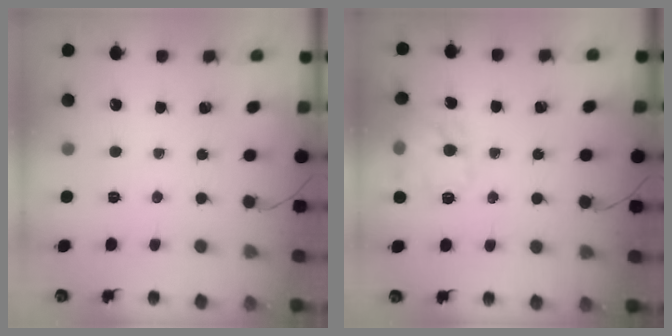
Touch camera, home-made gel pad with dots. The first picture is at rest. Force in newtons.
{"total": 13.9, "press": 13.8, "slide": 1.0}